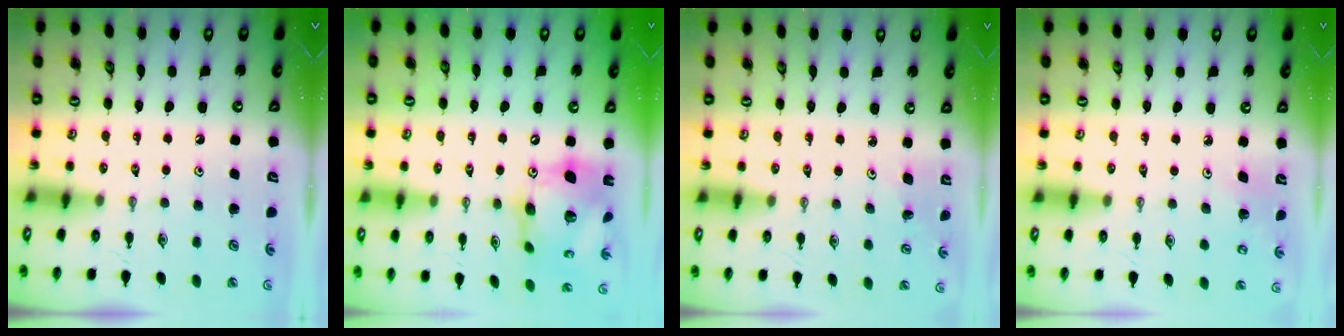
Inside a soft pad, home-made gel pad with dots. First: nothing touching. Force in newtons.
{"total": 19.2, "press": 19.1, "slide": 2.0}
{"total": 3.9, "press": 3.9, "slide": 0.2}
{"total": 3.9, "press": 3.7, "slide": 1.3}